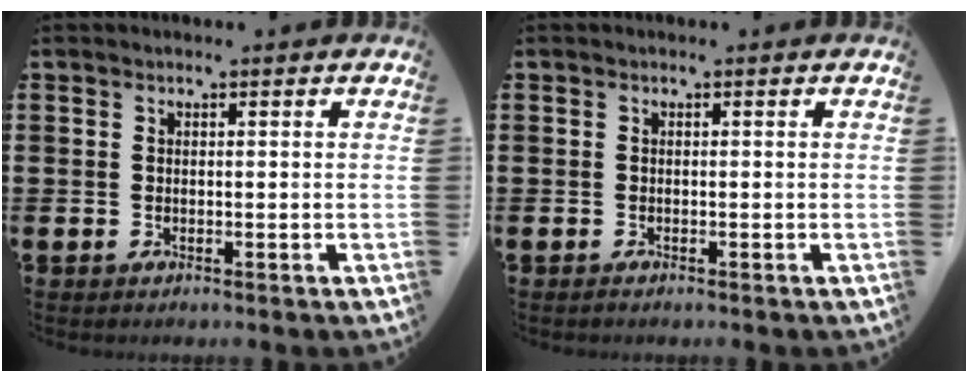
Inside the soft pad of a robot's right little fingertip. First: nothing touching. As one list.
[{"total": 0.0}]